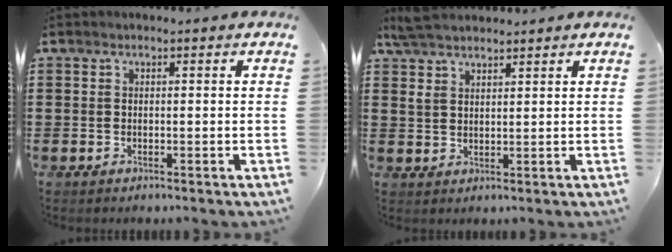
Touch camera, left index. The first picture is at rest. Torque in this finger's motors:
{"motor_torque": [1.40, -0.74, 0.10, 0.08]}